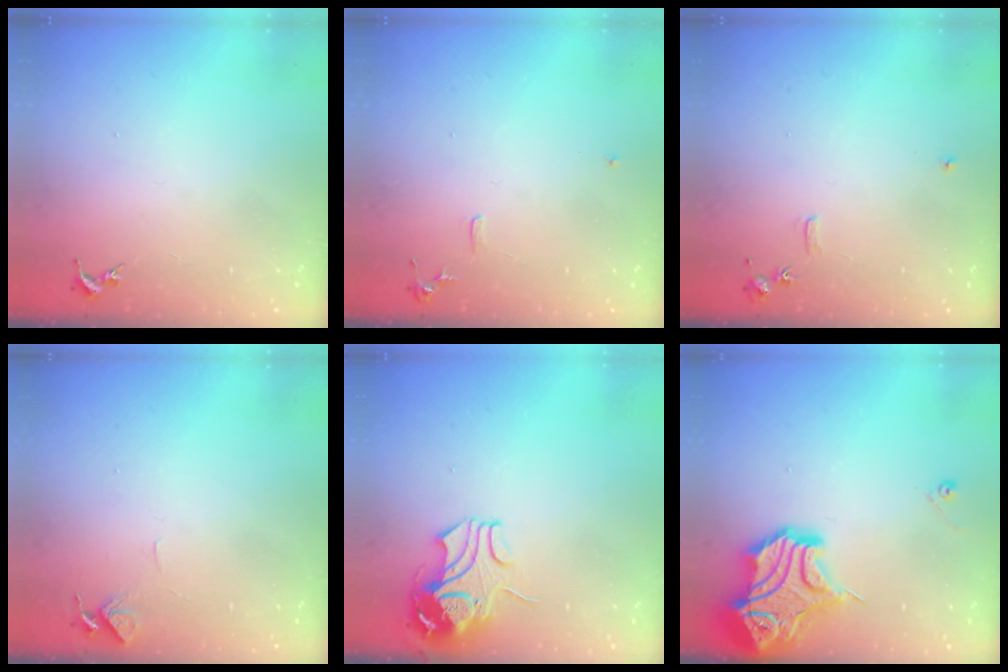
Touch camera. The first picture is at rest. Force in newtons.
{"total": 6.0, "press": 6.0, "slide": 0.7}
{"total": 5.9, "press": 5.9, "slide": 0.7}
{"total": 4.6, "press": 4.5, "slide": 0.4}
{"total": 10.0, "press": 9.9, "slide": 1.5}
{"total": 17.4, "press": 17.2, "slide": 2.4}